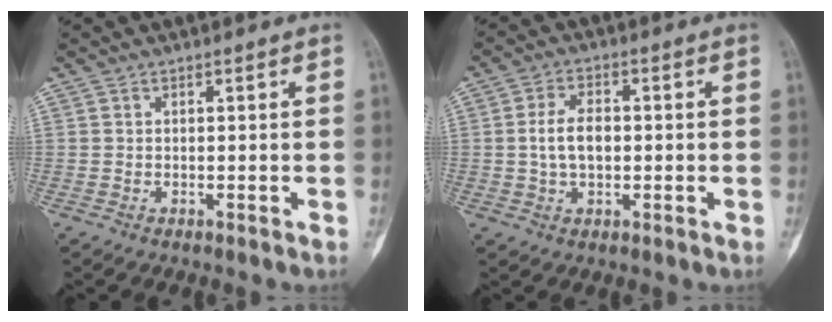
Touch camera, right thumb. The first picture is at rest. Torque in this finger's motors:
{"motor_torque": [0.96, 0.92, 0.43, -0.50, 0.16]}